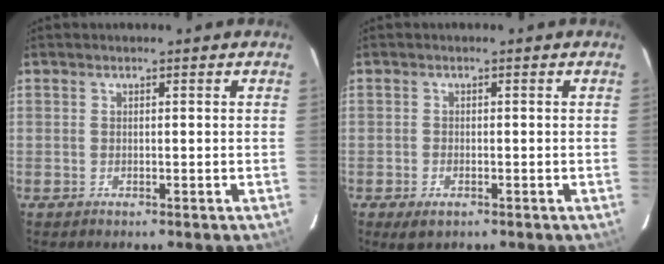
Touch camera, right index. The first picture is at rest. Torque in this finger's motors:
{"motor_torque": [0.22, -0.09, 0.05, 0.01]}